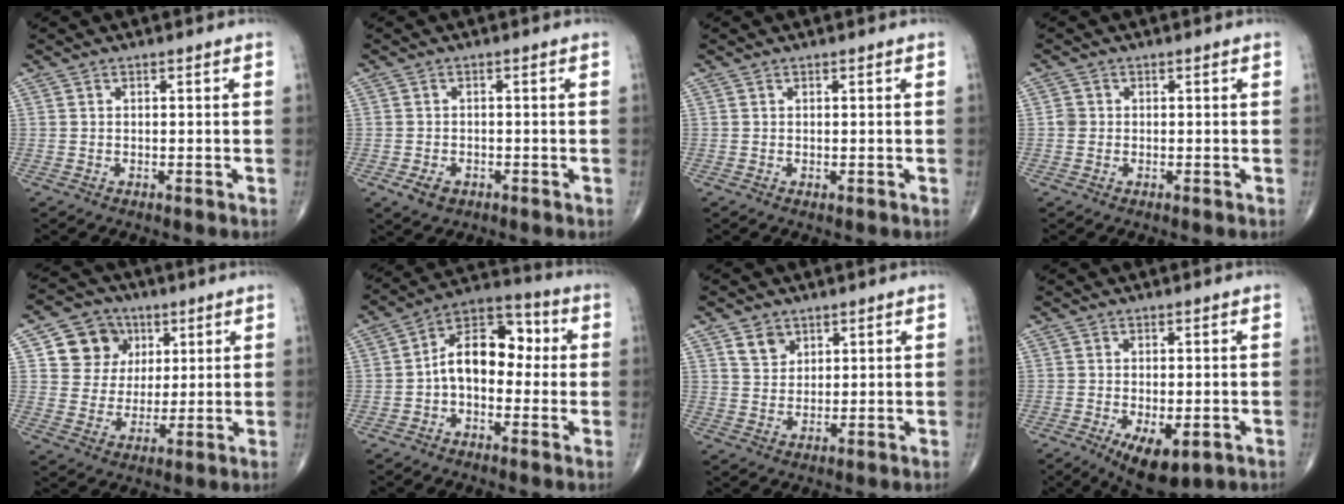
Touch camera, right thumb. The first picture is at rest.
{"total": 3.2, "force": [-1.5, 2.2, 1.7], "torque": [-0.029, 0.001, -0.021]}
{"total": 0.0}
{"total": 1.6, "force": [-0.1, 1.5, 0.4], "torque": [0.000, 0.004, -0.002]}
{"total": 10.9, "force": [3.9, 9.6, 3.4], "torque": [-0.015, -0.006, 0.067]}
{"total": 12.4, "force": [-0.2, 7.9, 9.5], "torque": [-0.125, 0.044, -0.019]}
{"total": 4.2, "force": [2.4, 3.1, 1.5], "torque": [-0.010, -0.019, 0.048]}
{"total": 8.6, "force": [-3.5, 4.0, 6.7], "torque": [-0.103, -0.008, -0.047]}